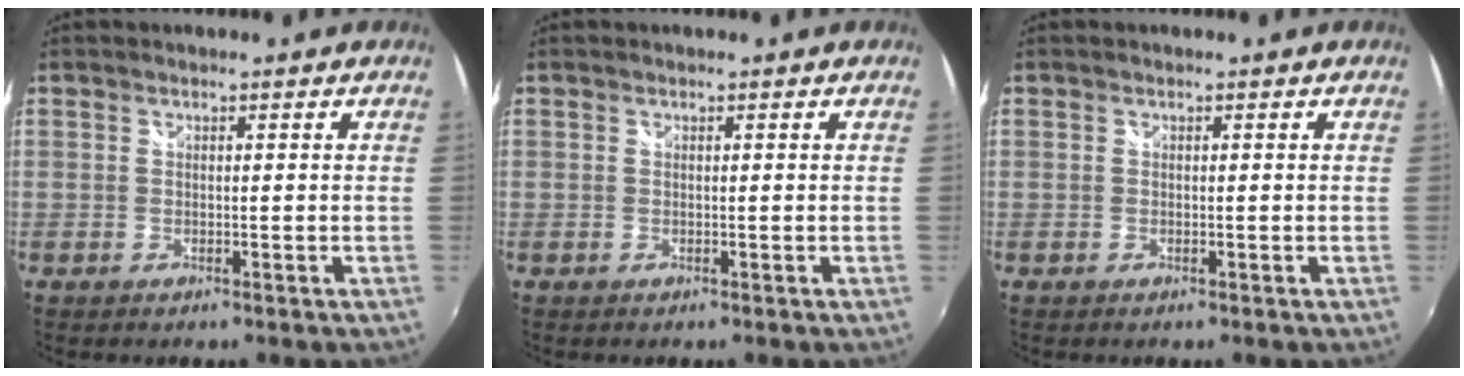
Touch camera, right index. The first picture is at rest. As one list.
[{"total": 0.0}, {"total": 0.0}]